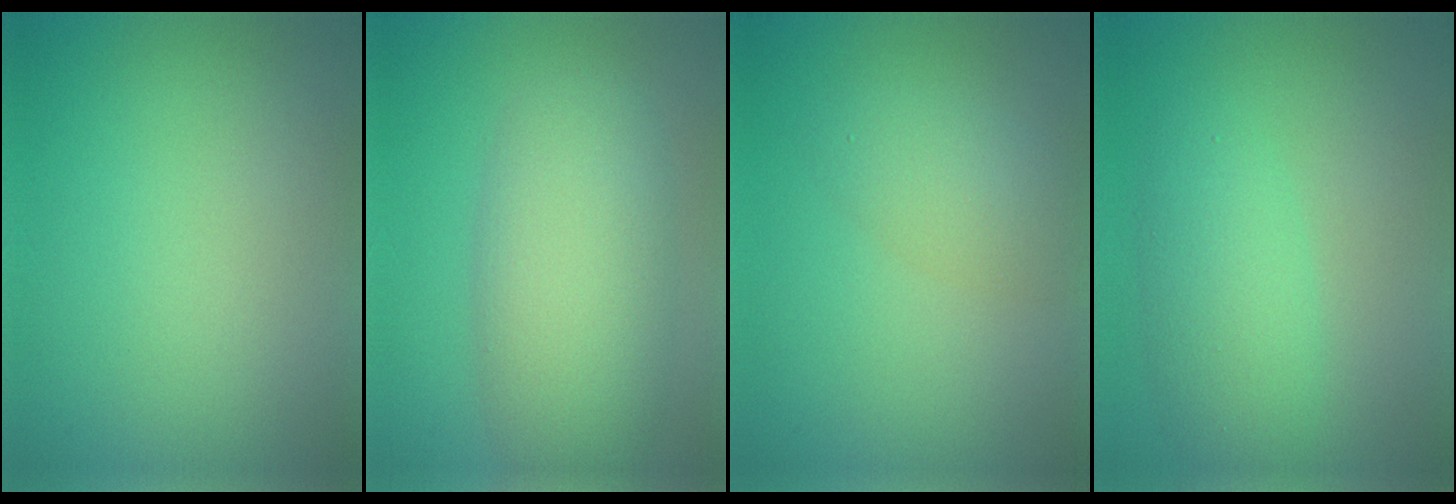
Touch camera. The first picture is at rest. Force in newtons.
{"total": 6.9, "press": 6.9, "slide": 0.2}
{"total": 3.0, "press": 3.0, "slide": 0.2}
{"total": 3.8, "press": 3.8, "slide": 0.1}